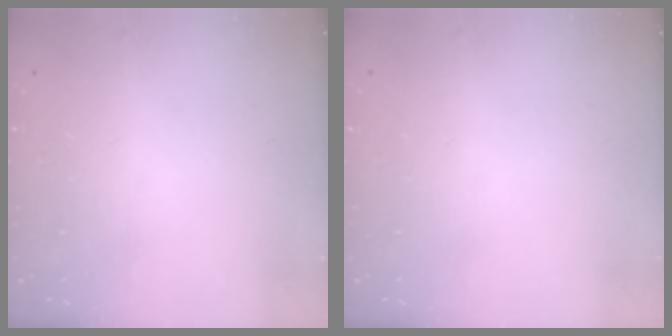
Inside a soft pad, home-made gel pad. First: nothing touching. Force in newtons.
{"total": 0.0}